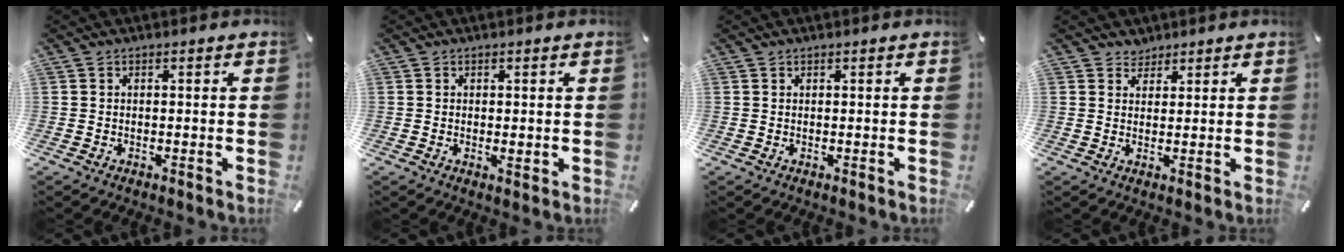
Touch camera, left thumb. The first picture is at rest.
{"total": 1.3, "force": [0.0, 0.5, 1.2], "torque": [-0.015, -0.006, -0.001]}
{"total": 0.0}
{"total": 2.4, "force": [1.9, 1.4, -0.3], "torque": [0.010, -0.005, 0.036]}